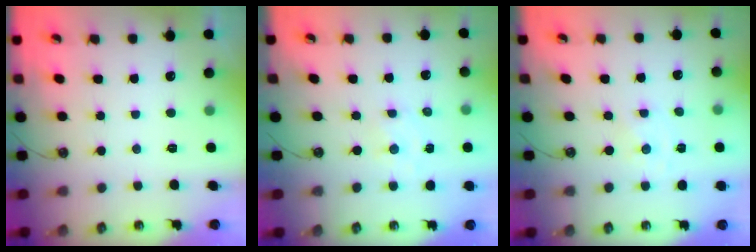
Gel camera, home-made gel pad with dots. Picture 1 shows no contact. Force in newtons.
{"total": 2.3, "press": 2.3, "slide": 0.4}
{"total": 0.0}